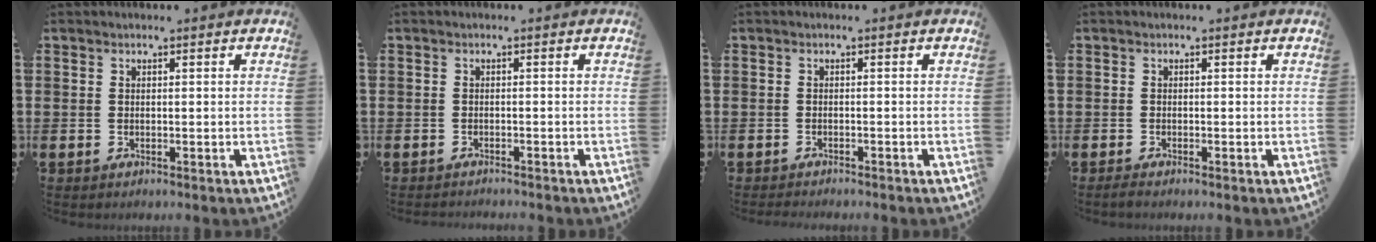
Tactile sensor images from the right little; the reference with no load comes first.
{"total": 0.7, "force": [-0.7, -0.1, -0.1], "torque": [0.000, -0.001, -0.014]}
{"total": 0.7, "force": [-0.7, -0.1, 0.0], "torque": [0.000, -0.002, -0.015]}
{"total": 0.6, "force": [-0.5, 0.0, 0.4], "torque": [-0.008, -0.002, -0.010]}